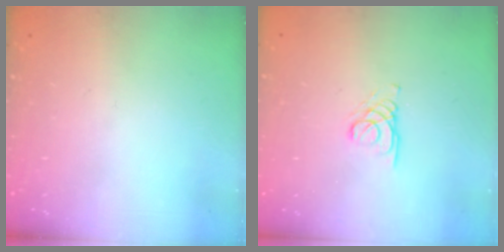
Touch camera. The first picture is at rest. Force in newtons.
{"total": 1.7, "press": 1.7, "slide": 0.2}